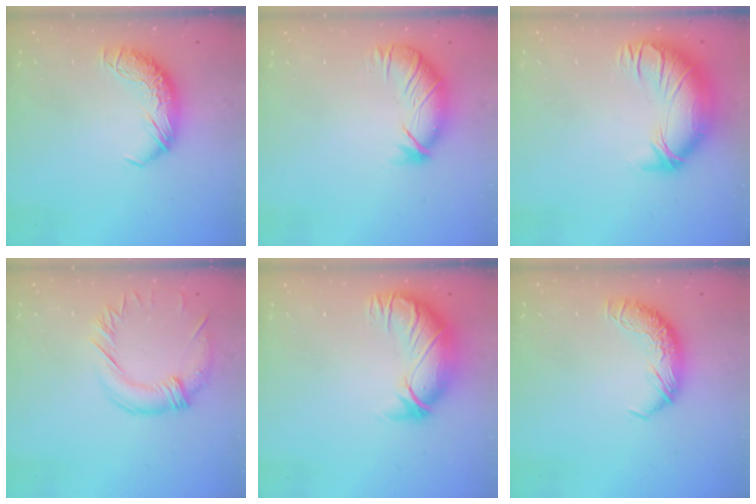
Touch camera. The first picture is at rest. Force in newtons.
{"total": 2.7, "press": 2.4, "slide": 1.4}
{"total": 3.7, "press": 2.0, "slide": 3.1}
{"total": 1.1, "press": 0.2, "slide": 1.1}
{"total": 3.0, "press": 0.4, "slide": 3.0}
{"total": 0.0}